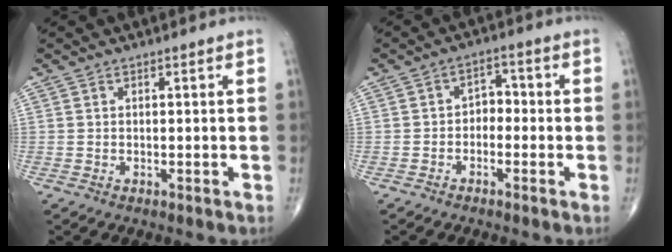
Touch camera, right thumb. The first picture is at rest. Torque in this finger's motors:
{"motor_torque": [-0.43, -0.06, 0.19, 0.16, 0.03]}